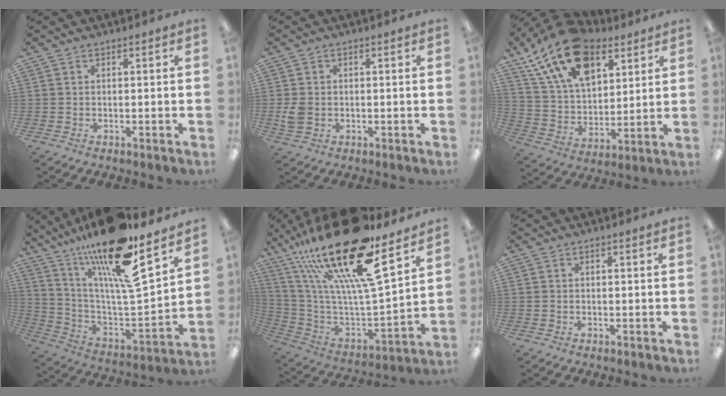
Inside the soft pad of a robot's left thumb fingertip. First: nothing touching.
{"total": 3.8, "force": [-0.4, 3.0, 2.3], "torque": [-0.038, 0.002, -0.008]}
{"total": 20.3, "force": [12.0, 11.6, 11.5], "torque": [-0.217, -0.048, 0.217]}
{"total": 21.6, "force": [16.1, 3.8, 13.9], "torque": [-0.239, -0.111, 0.261]}
{"total": 29.4, "force": [18.4, 8.2, 21.5], "torque": [-0.387, -0.120, 0.304]}
{"total": 0.0}